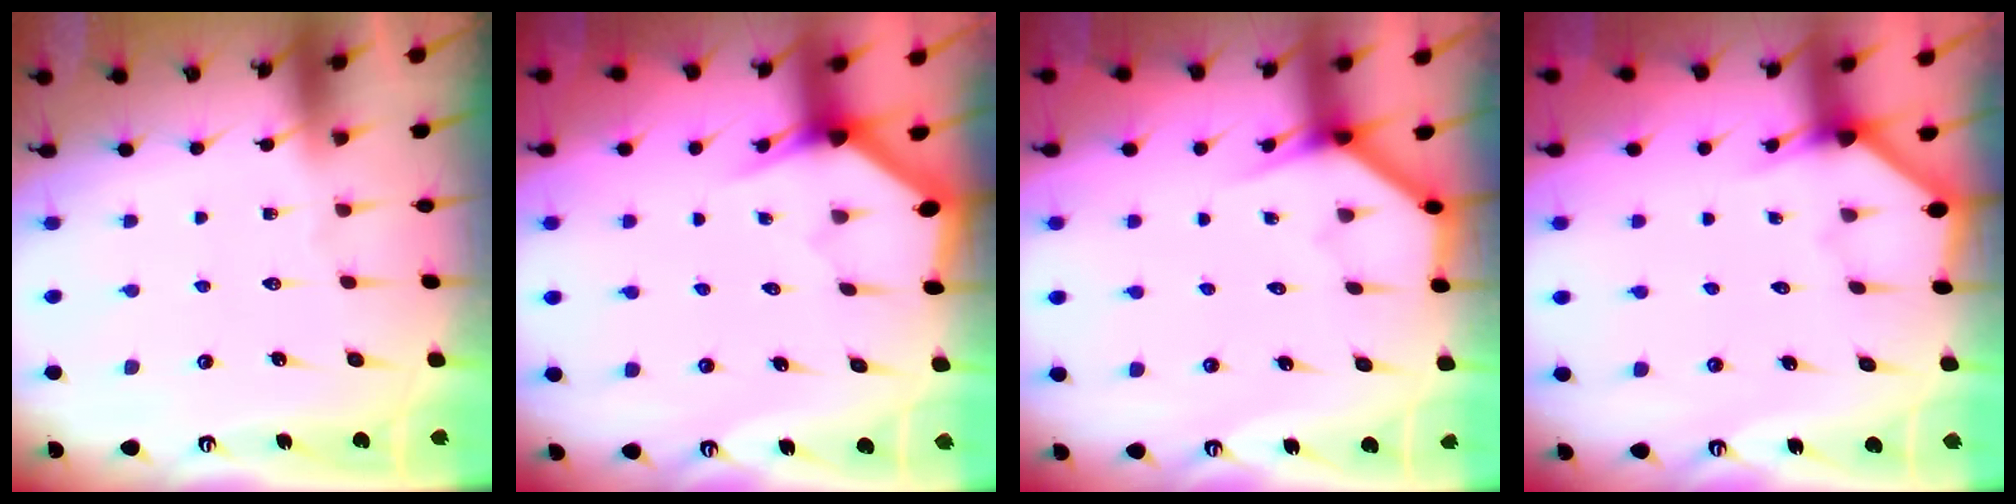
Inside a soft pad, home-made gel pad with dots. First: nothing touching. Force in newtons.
{"total": 3.1, "press": 3.1, "slide": 0.2}
{"total": 3.7, "press": 3.7, "slide": 0.3}
{"total": 3.0, "press": 3.0, "slide": 0.2}